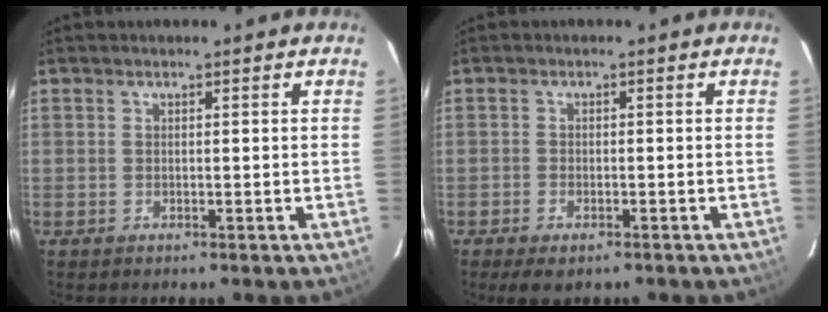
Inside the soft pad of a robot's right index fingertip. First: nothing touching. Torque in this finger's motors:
{"motor_torque": [0.43, -0.24, 0.09, 0.02]}